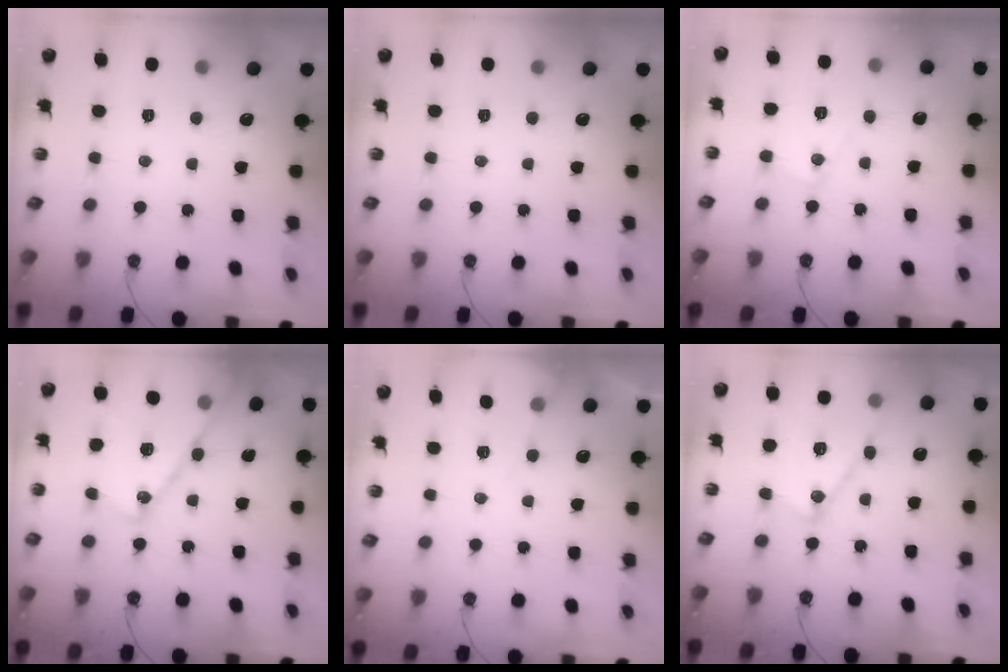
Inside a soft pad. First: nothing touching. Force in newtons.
{"total": 0.0}
{"total": 8.7, "press": 8.7, "slide": 0.7}
{"total": 17.6, "press": 17.6, "slide": 1.0}
{"total": 4.6, "press": 4.5, "slide": 0.6}
{"total": 14.5, "press": 14.5, "slide": 0.7}